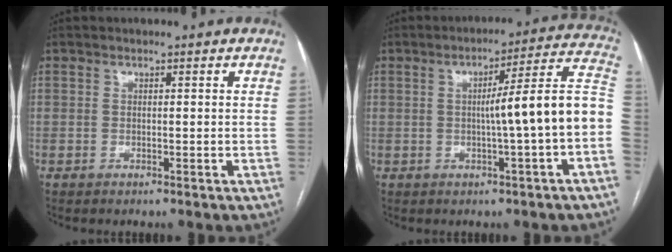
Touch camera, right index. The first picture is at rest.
{"total": 12.1, "force": [-1.6, -0.8, 12.0], "torque": [-0.158, 0.030, -0.026]}